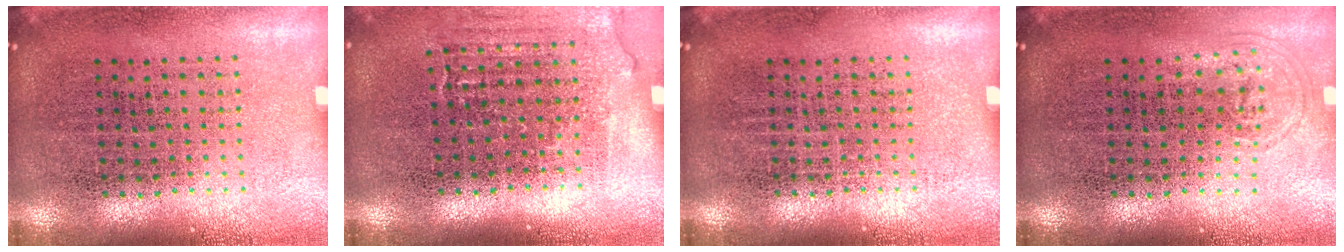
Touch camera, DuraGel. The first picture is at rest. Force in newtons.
{"total": 1.1, "press": 1.1, "slide": 0.3}
{"total": 0.0}
{"total": 0.6, "press": 0.5, "slide": 0.3}